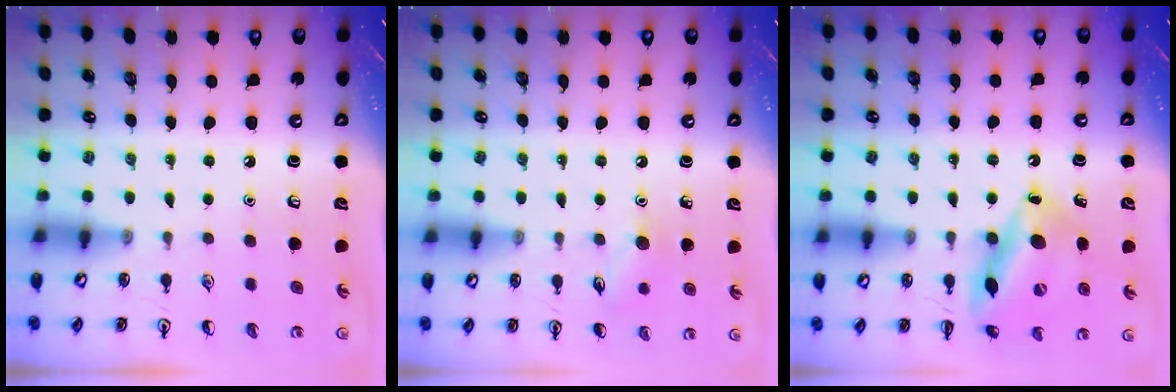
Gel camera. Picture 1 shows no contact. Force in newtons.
{"total": 6.8, "press": 6.7, "slide": 1.5}
{"total": 16.1, "press": 15.7, "slide": 3.3}